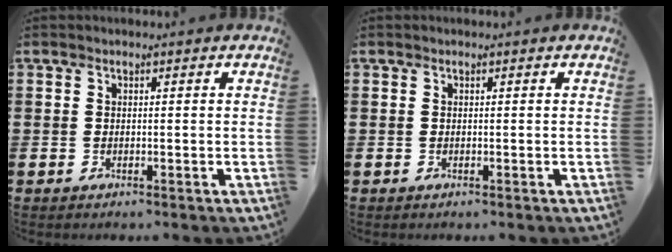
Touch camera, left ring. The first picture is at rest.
{"total": 0.0}